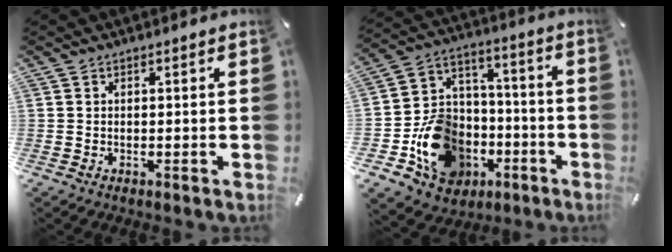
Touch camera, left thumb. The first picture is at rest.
{"total": 17.1, "force": [-6.6, 14.0, 7.2], "torque": [-0.112, 0.038, -0.105]}